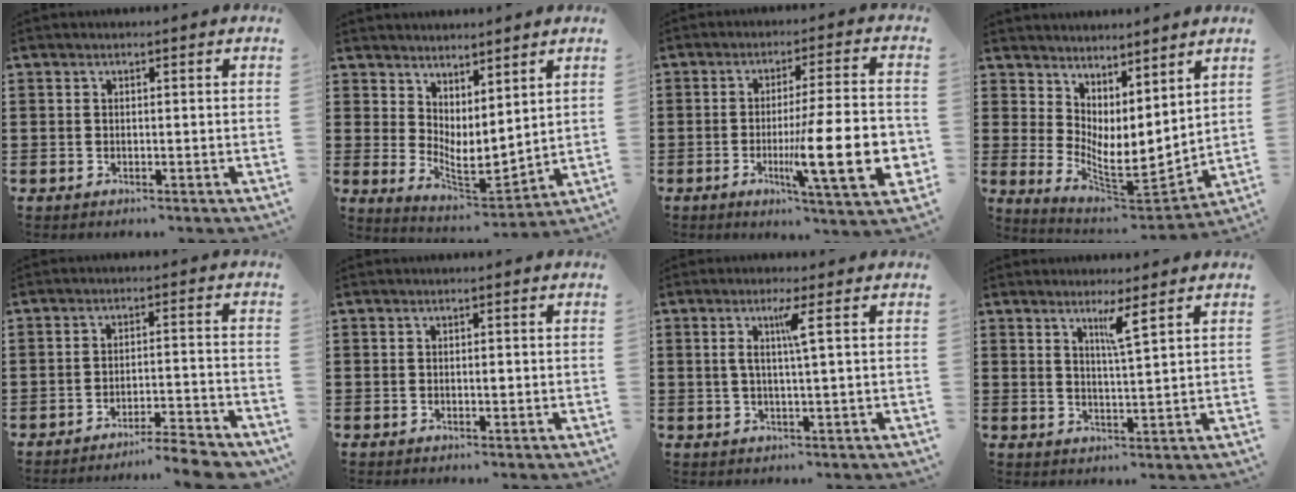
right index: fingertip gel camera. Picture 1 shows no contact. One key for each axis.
{"total": 4.4, "fx": 2.9, "fy": 1.9, "fz": 2.8, "tx": -0.064, "ty": -0.023, "tz": 0.056}
{"total": 15.9, "fx": -3.6, "fy": 2.9, "fz": 15.2, "tx": -0.240, "ty": -0.014, "tz": -0.056}
{"total": 5.3, "fx": 2.6, "fy": 2.6, "fz": 3.8, "tx": -0.090, "ty": -0.035, "tz": 0.052}
{"total": 4.9, "fx": -4.6, "fy": -0.3, "fz": 1.6, "tx": -0.027, "ty": -0.012, "tz": -0.092}
{"total": 0.7, "fx": 0.0, "fy": 0.2, "fz": 0.7, "tx": -0.014, "ty": -0.002, "tz": -0.001}
{"total": 3.8, "fx": 1.0, "fy": -0.3, "fz": 3.7, "tx": -0.074, "ty": -0.002, "tz": 0.011}
{"total": 3.6, "fx": 2.4, "fy": -0.3, "fz": 2.7, "tx": -0.044, "ty": -0.010, "tz": 0.036}